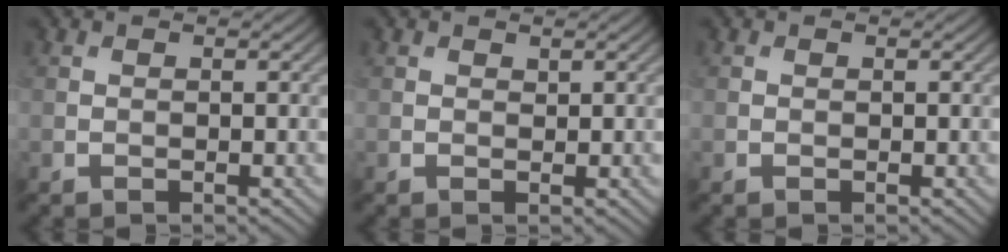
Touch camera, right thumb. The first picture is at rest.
{"total": 0.5, "force": [0.4, 0.3, 0.2], "torque": [0.000, 0.000, 0.007]}
{"total": 0.0}